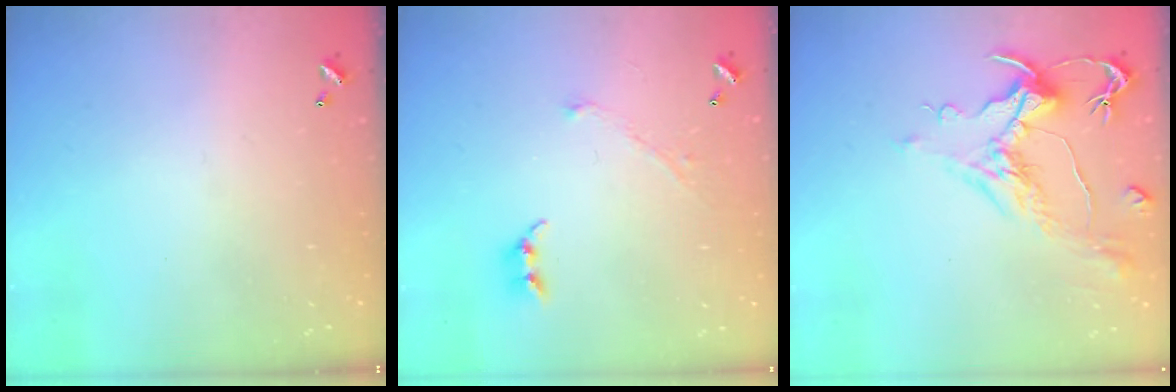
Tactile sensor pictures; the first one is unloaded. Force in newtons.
{"total": 2.9, "press": 2.9, "slide": 0.4}
{"total": 1.6, "press": 0.7, "slide": 1.4}